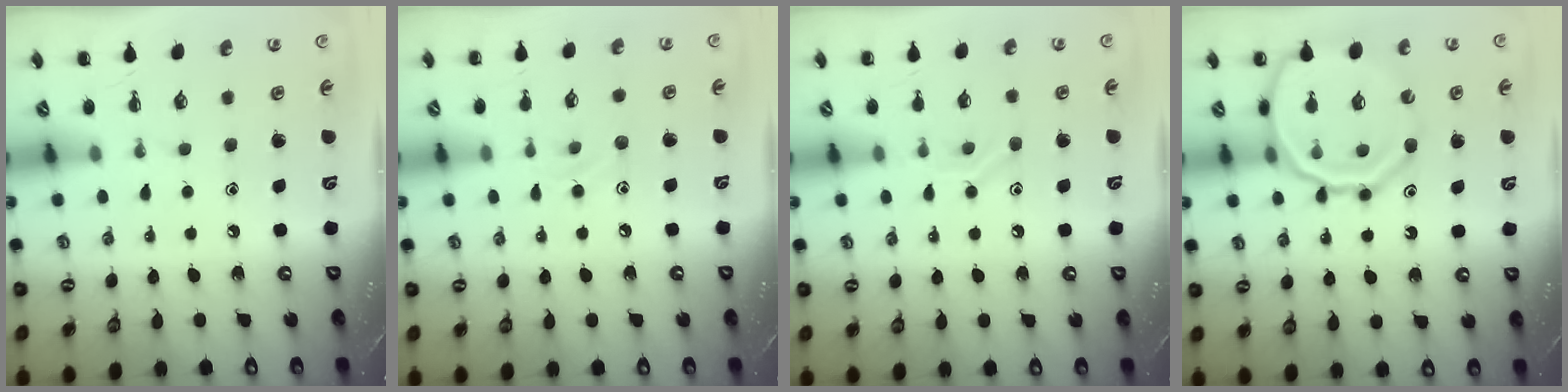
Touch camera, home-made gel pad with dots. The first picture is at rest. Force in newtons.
{"total": 6.5, "press": 6.3, "slide": 1.8}
{"total": 8.7, "press": 8.5, "slide": 1.6}
{"total": 17.8, "press": 17.6, "slide": 2.5}